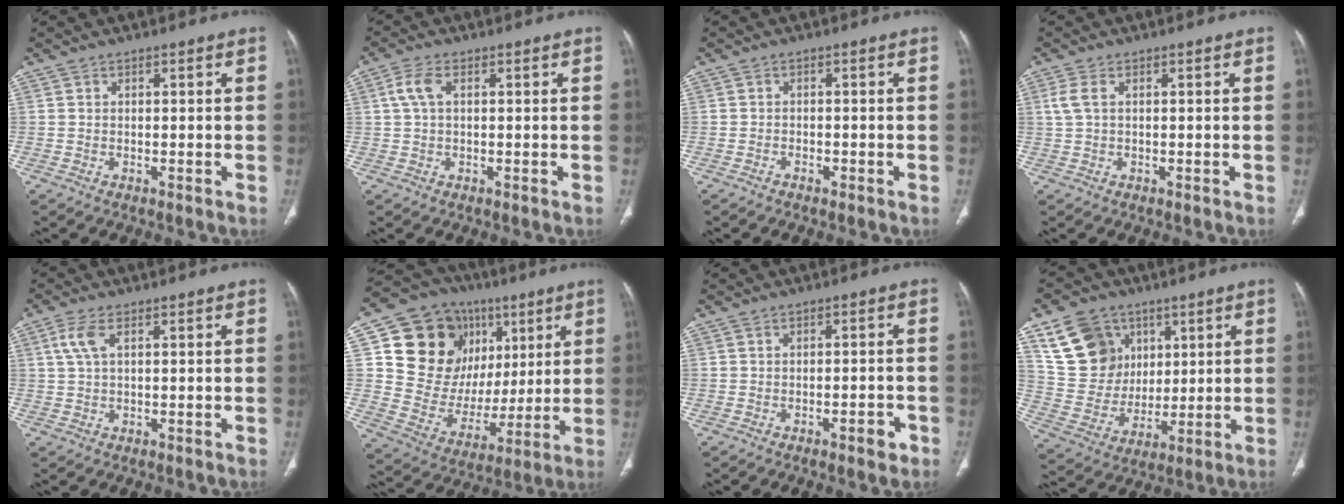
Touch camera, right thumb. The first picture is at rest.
{"total": 3.6, "force": [0.7, 1.9, 3.0], "torque": [-0.077, 0.013, 0.013]}
{"total": 1.1, "force": [-0.8, 0.5, 0.5], "torque": [-0.012, 0.008, -0.014]}
{"total": 2.6, "force": [0.7, 1.1, 2.2], "torque": [-0.069, 0.007, 0.017]}
{"total": 3.7, "force": [1.2, 1.6, 3.1], "torque": [-0.086, 0.012, 0.025]}
{"total": 23.5, "force": [7.9, 18.5, 12.1], "torque": [-0.142, 0.013, 0.155]}
{"total": 3.4, "force": [-2.0, 1.2, 2.5], "torque": [-0.029, 0.011, -0.025]}
{"total": 15.4, "force": [7.3, 12.1, 6.0], "torque": [-0.083, -0.016, 0.149]}